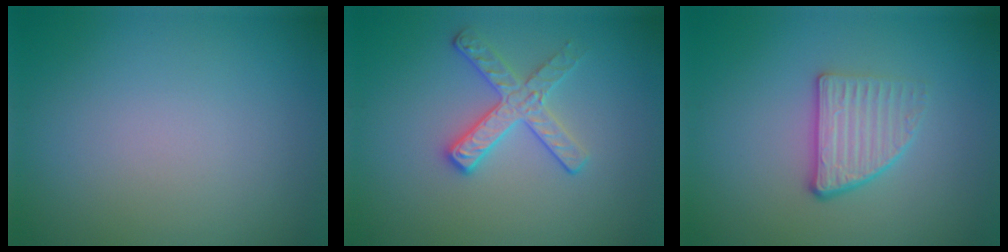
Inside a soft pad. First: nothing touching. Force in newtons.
{"total": 2.8, "press": 2.7, "slide": 0.5}
{"total": 2.8, "press": 2.5, "slide": 1.4}